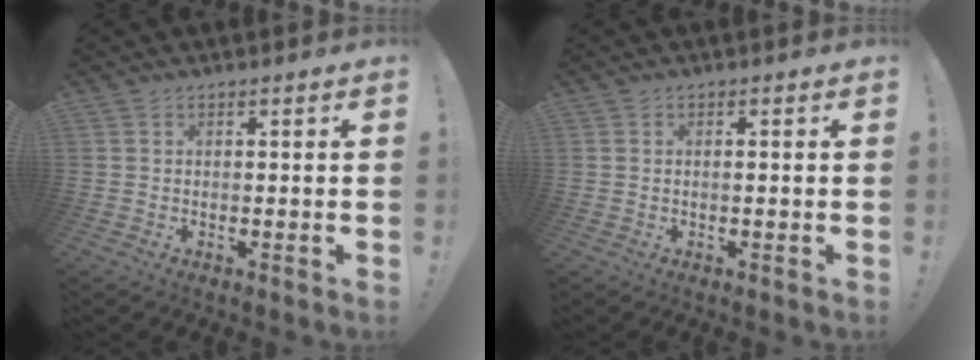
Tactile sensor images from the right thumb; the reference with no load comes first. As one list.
[{"total": 0.7, "force": [-0.2, -0.1, 0.6], "torque": [-0.006, -0.004, -0.005]}]